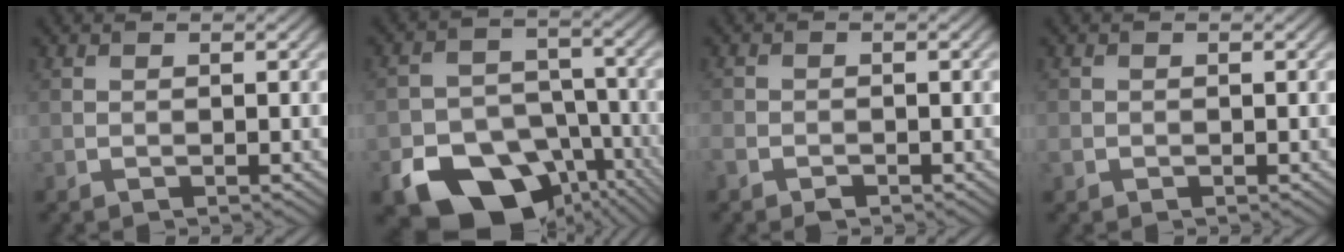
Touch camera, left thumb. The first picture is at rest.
{"total": 15.5, "force": [-9.5, 10.2, 6.9], "torque": [-0.137, -0.036, -0.140]}
{"total": 2.0, "force": [-1.5, 1.1, 0.8], "torque": [-0.017, -0.006, -0.036]}
{"total": 1.0, "force": [-0.4, 0.9, 0.3], "torque": [-0.008, -0.006, -0.011]}